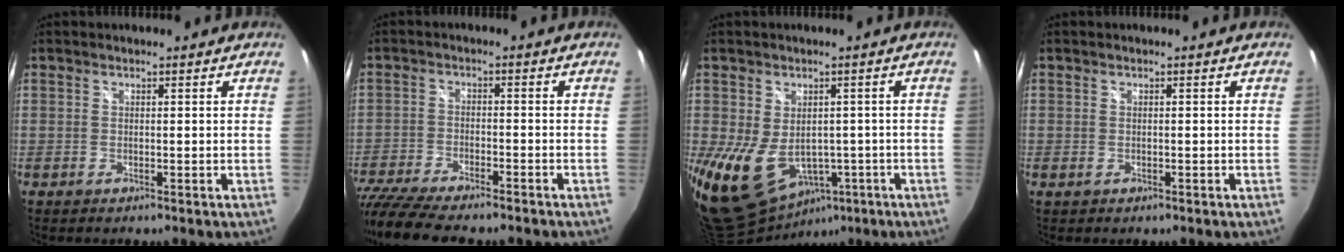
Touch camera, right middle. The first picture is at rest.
{"total": 14.6, "force": [-12.4, 2.9, 7.1], "torque": [-0.163, -0.048, -0.212]}
{"total": 15.8, "force": [-4.7, 11.9, 9.3], "torque": [-0.229, -0.032, -0.048]}
{"total": 0.8, "force": [-0.3, 0.6, 0.4], "torque": [-0.008, -0.001, -0.003]}